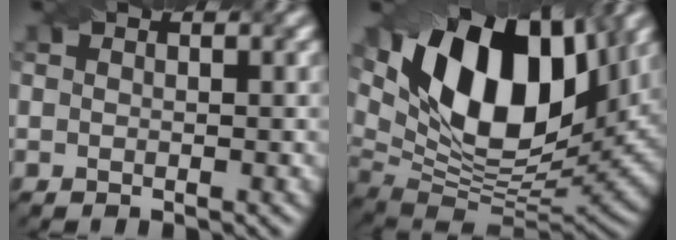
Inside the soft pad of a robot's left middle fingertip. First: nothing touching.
{"total": 17.0, "force": [6.7, 8.9, 12.8], "torque": [-0.223, 0.015, 0.107]}